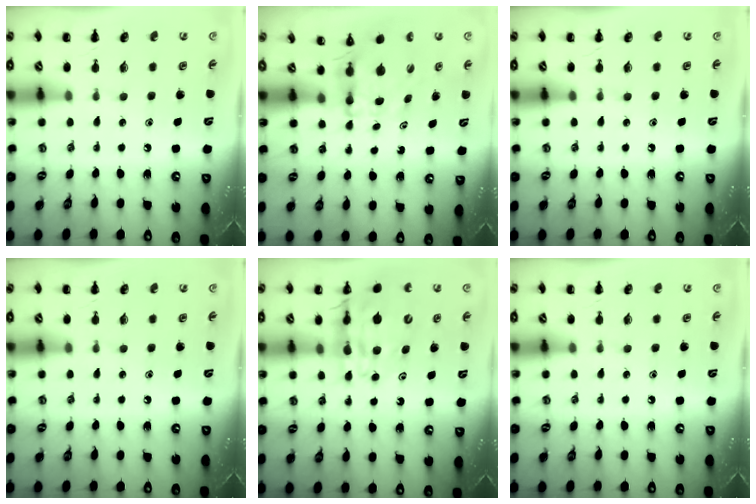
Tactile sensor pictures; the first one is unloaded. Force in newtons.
{"total": 4.1, "press": 4.1, "slide": 0.0}
{"total": 0.0}
{"total": 0.0}
{"total": 13.7, "press": 13.2, "slide": 3.6}
{"total": 0.0}